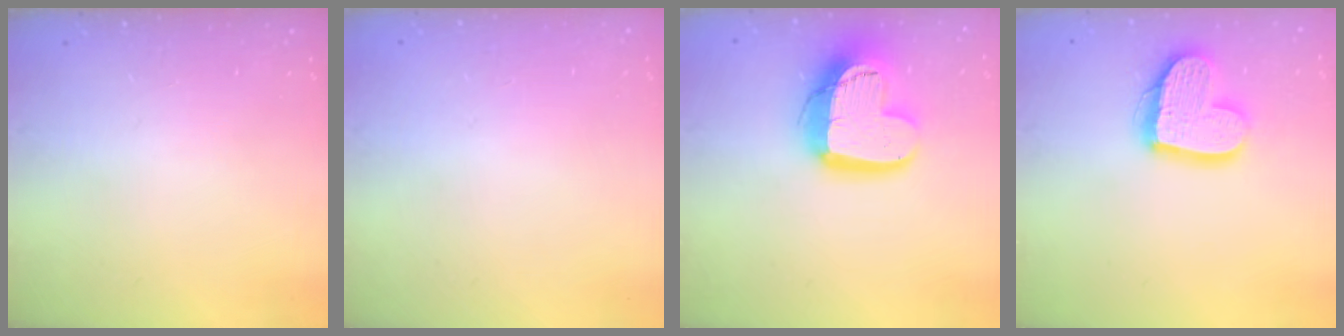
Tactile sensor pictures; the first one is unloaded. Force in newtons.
{"total": 0.6, "press": 0.6, "slide": 0.1}
{"total": 16.8, "press": 16.7, "slide": 1.5}
{"total": 16.4, "press": 16.4, "slide": 1.5}